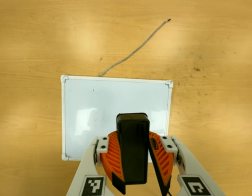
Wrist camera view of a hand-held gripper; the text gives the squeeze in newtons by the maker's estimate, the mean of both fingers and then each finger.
{"total": 10.1, "left": 10.2, "right": 9.9}